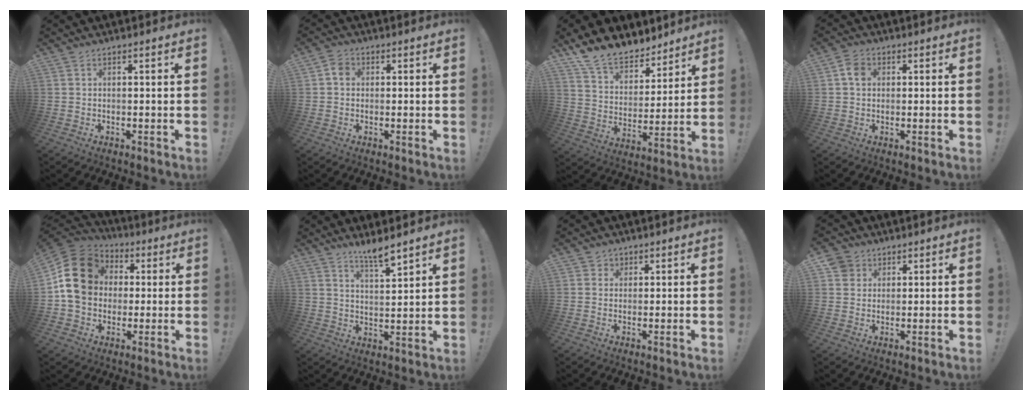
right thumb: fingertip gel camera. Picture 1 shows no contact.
{"total": 3.5, "force": [0.5, 3.0, 1.8], "torque": [-0.027, 0.008, 0.008]}
{"total": 13.3, "force": [11.6, 5.8, 3.2], "torque": [-0.072, -0.094, 0.217]}
{"total": 4.4, "force": [1.0, 3.5, 2.5], "torque": [-0.043, 0.009, 0.019]}
{"total": 18.2, "force": [2.7, 14.7, 10.4], "torque": [-0.175, 0.008, 0.054]}
{"total": 7.1, "force": [6.0, 0.1, 3.7], "torque": [-0.053, -0.045, 0.100]}
{"total": 2.0, "force": [0.9, 1.7, 0.3], "torque": [0.000, -0.003, 0.014]}
{"total": 4.7, "force": [2.7, 3.8, 0.5], "torque": [-0.002, -0.013, 0.051]}